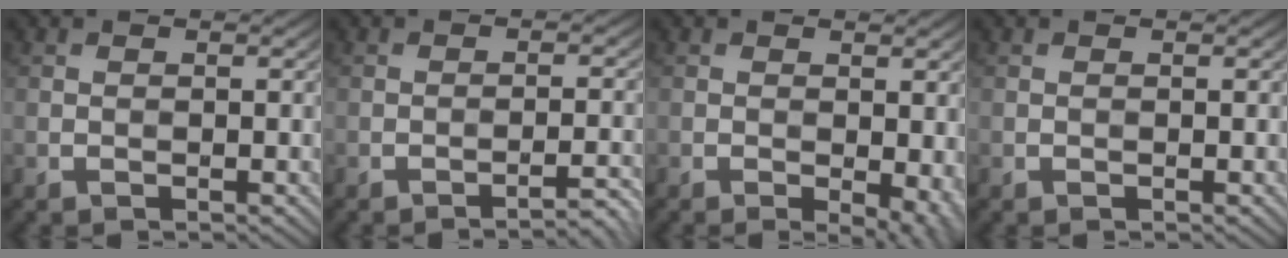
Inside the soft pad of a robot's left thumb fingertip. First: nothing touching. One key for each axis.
{"total": 3.0, "fx": -2.4, "fy": 0.3, "fz": 1.8, "tx": -0.022, "ty": 0.013, "tz": -0.040}
{"total": 4.2, "fx": -1.0, "fy": 2.0, "fz": 3.6, "tx": -0.045, "ty": -0.008, "tz": -0.009}
{"total": 0.0}